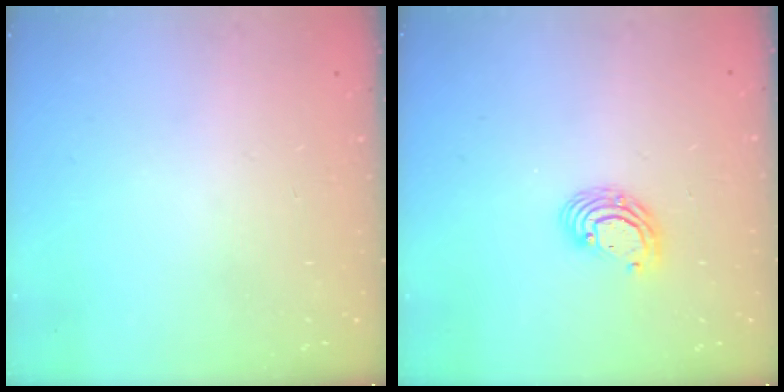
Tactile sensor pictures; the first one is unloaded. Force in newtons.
{"total": 6.5, "press": 6.5, "slide": 0.2}